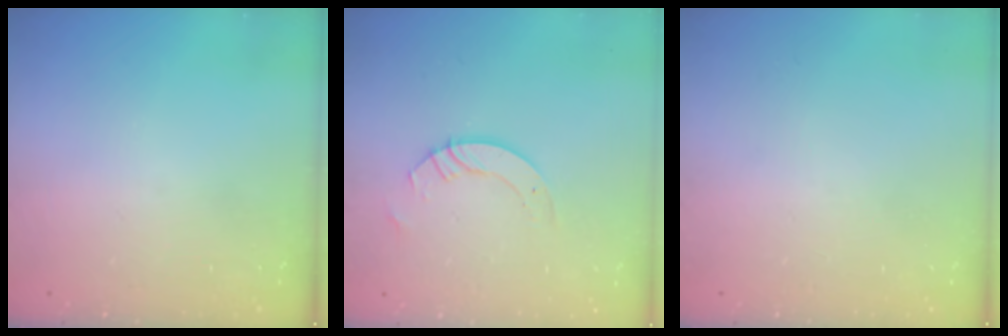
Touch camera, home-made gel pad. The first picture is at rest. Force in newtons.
{"total": 3.5, "press": 3.5, "slide": 0.3}
{"total": 0.0}